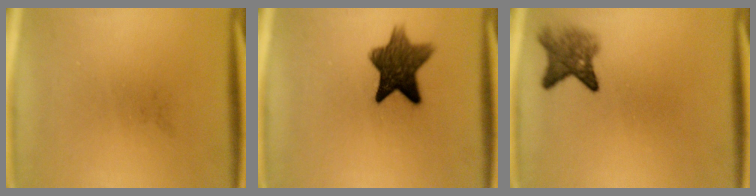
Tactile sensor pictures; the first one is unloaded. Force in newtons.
{"total": 9.8}
{"total": 4.3}